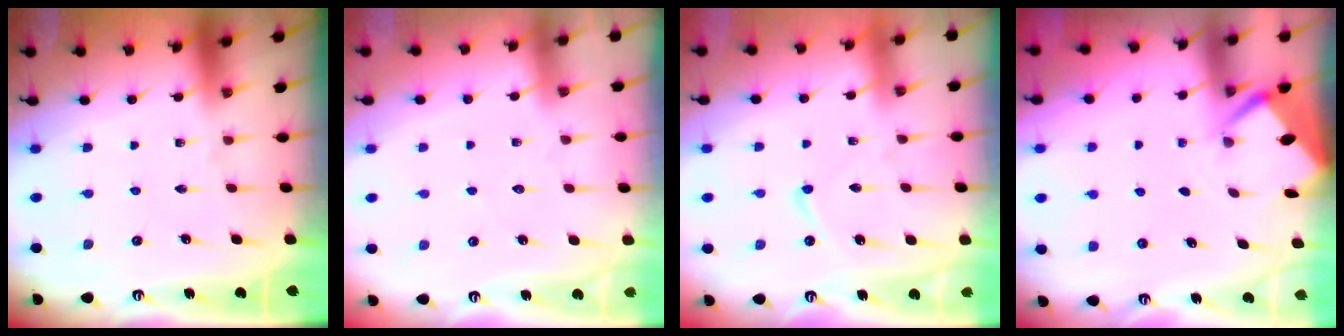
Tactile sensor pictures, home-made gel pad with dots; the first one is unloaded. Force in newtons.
{"total": 2.5, "press": 2.4, "slide": 0.4}
{"total": 5.9, "press": 5.9, "slide": 0.7}
{"total": 2.6, "press": 2.6, "slide": 0.4}